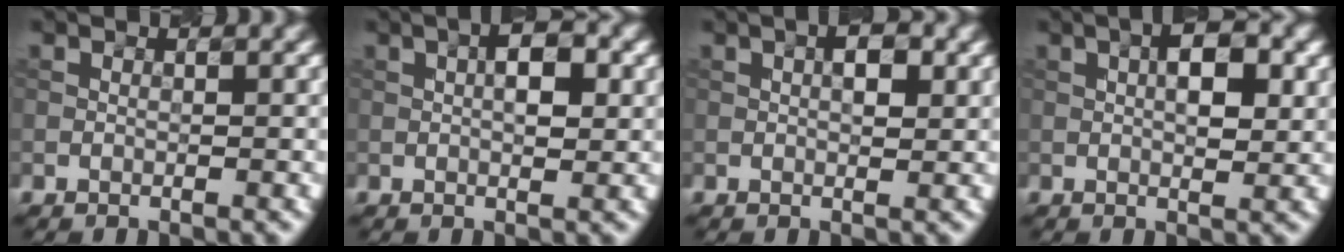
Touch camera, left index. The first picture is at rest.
{"total": 3.4, "force": [0.7, 1.4, 3.1], "torque": [-0.047, 0.006, 0.007]}
{"total": 2.4, "force": [0.6, 1.1, 2.1], "torque": [-0.028, 0.002, 0.008]}
{"total": 4.2, "force": [1.0, 1.8, 3.7], "torque": [-0.059, 0.005, 0.013]}